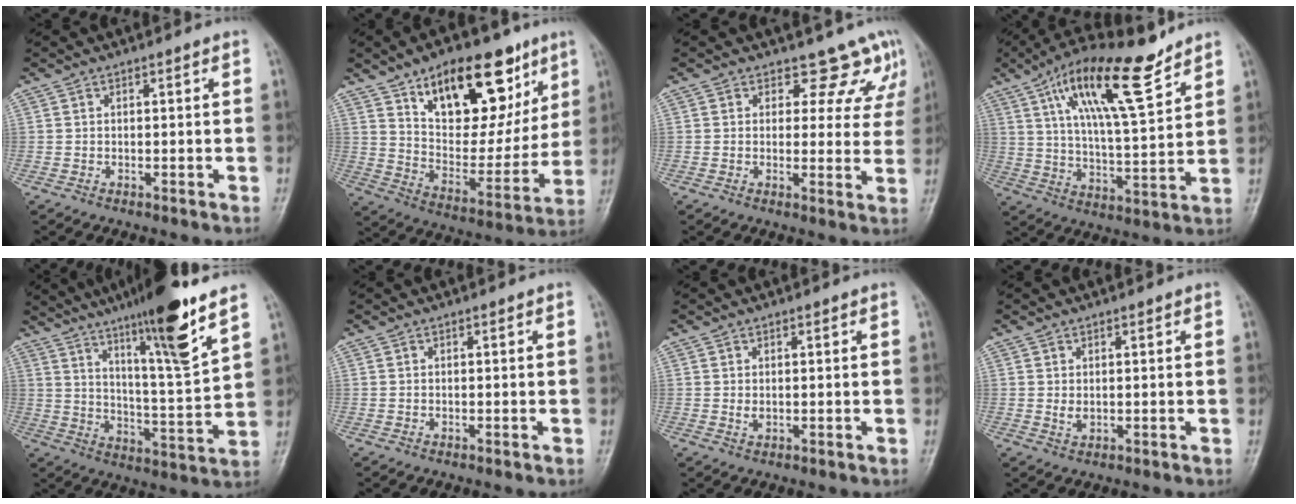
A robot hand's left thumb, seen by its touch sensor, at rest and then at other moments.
{"total": 22.9, "force": [12.3, 11.8, 15.2], "torque": [-0.172, -0.043, 0.202]}
{"total": 7.6, "force": [6.1, 4.4, 1.0], "torque": [0.036, -0.033, 0.052]}
{"total": 17.6, "force": [10.8, 4.8, 13.1], "torque": [-0.209, -0.043, 0.192]}
{"total": 17.6, "force": [11.3, 1.0, 13.5], "torque": [-0.207, -0.060, 0.184]}
{"total": 0.0}
{"total": 1.4, "force": [0.6, 0.8, 0.9], "torque": [-0.014, -0.005, 0.013]}
{"total": 1.8, "force": [0.7, 1.1, 1.3], "torque": [-0.020, -0.007, 0.016]}